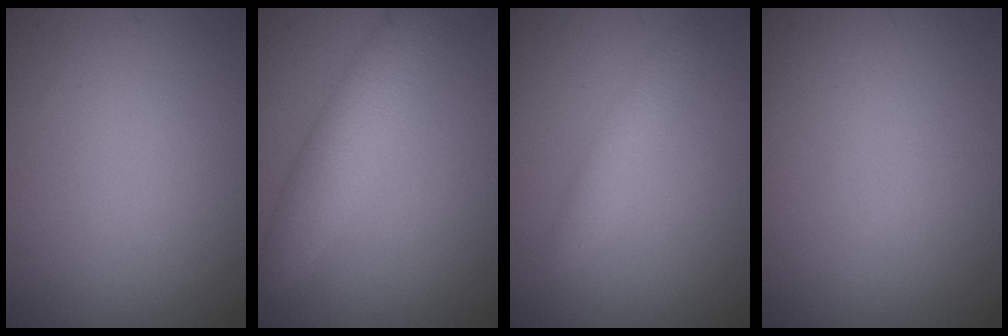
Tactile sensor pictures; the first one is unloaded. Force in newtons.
{"total": 4.1, "press": 4.1, "slide": 0.0}
{"total": 2.1, "press": 2.1, "slide": 0.2}
{"total": 0.0}